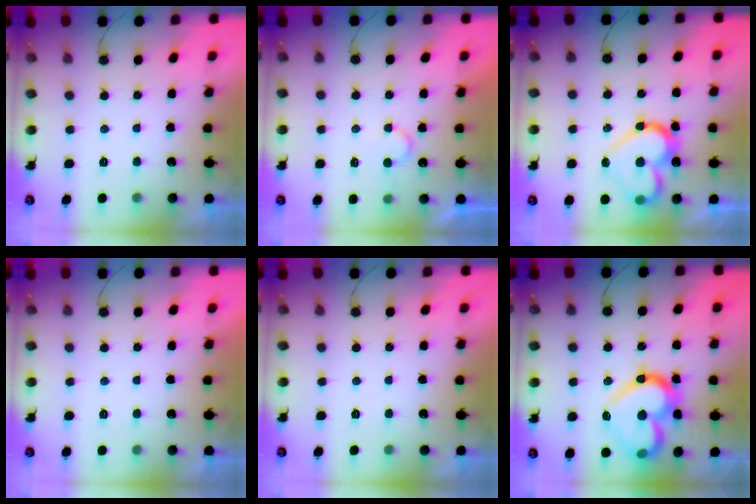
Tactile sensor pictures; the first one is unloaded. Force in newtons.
{"total": 5.4, "press": 5.4, "slide": 0.3}
{"total": 16.1, "press": 16.0, "slide": 1.5}
{"total": 1.7, "press": 1.7, "slide": 0.0}
{"total": 0.0}
{"total": 20.5, "press": 20.3, "slide": 2.6}